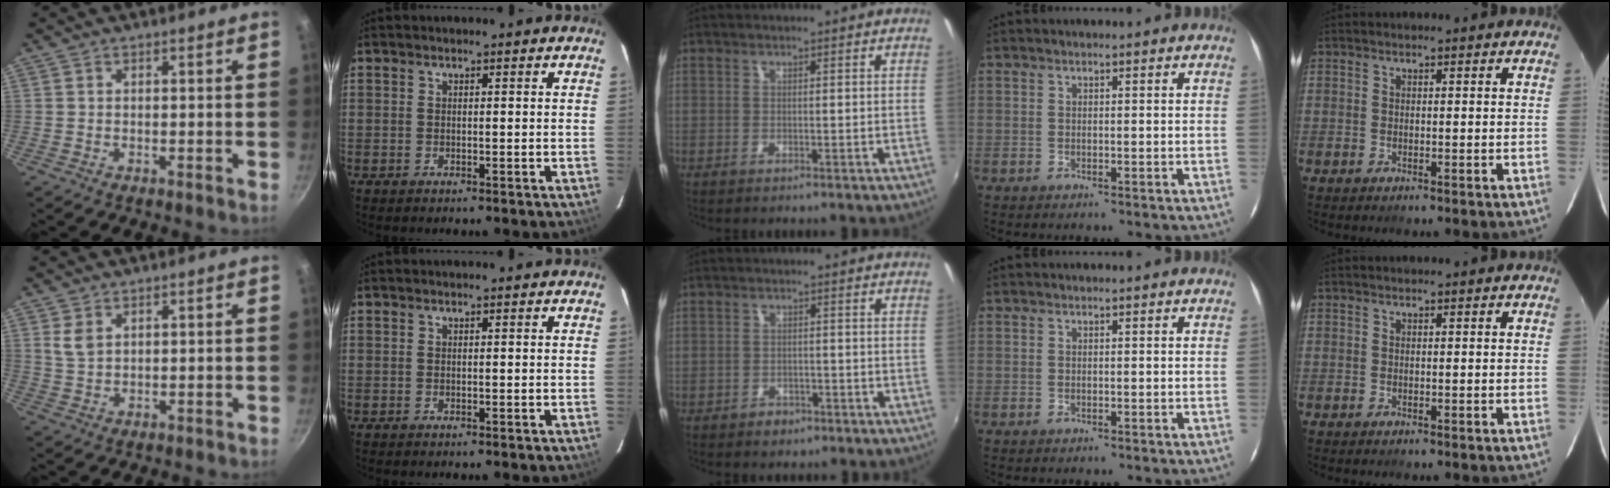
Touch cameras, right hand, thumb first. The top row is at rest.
{"thumb": {"total": 3.2, "force": [1.4, 2.0, 2.0], "torque": [-0.034, -0.006, 0.031]}, "middle": {"total": 2.4, "force": [-1.6, 1.8, 0.5], "torque": [-0.014, 0.003, -0.021]}}